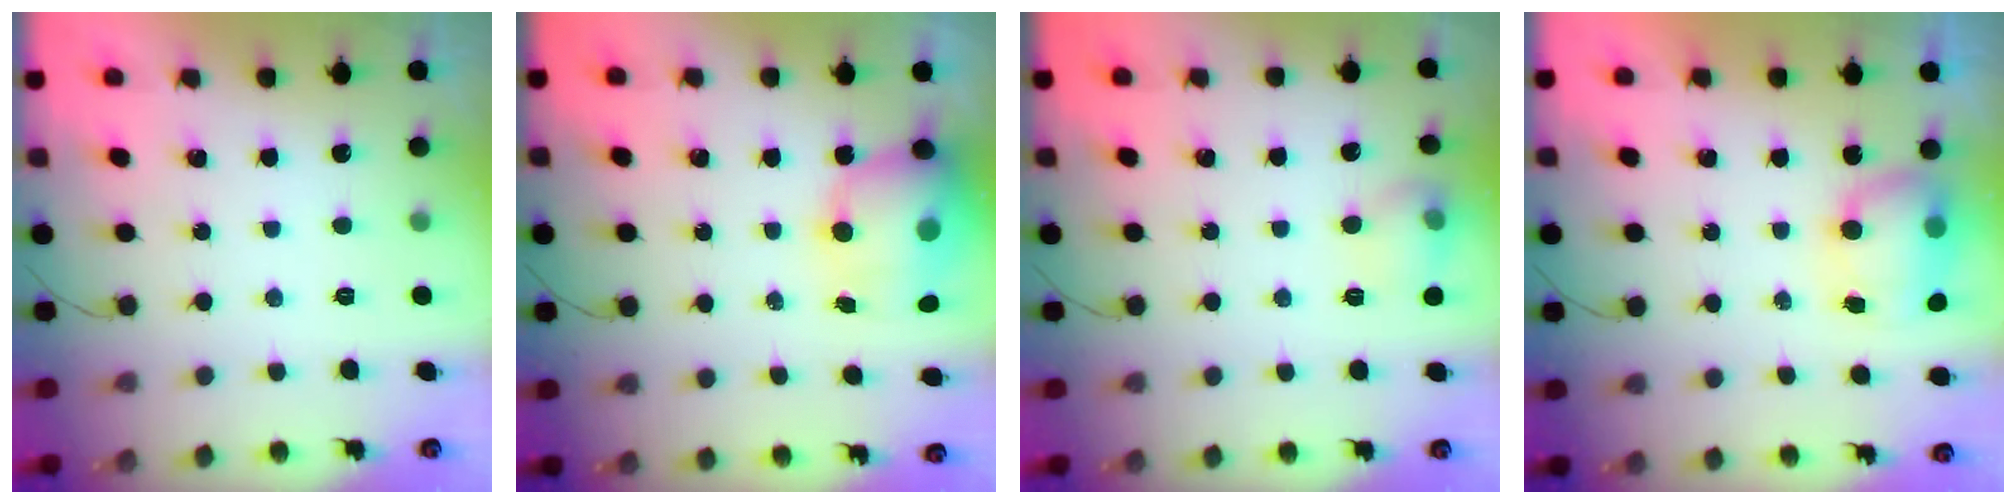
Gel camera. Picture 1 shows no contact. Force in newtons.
{"total": 13.2, "press": 12.8, "slide": 3.3}
{"total": 7.9, "press": 7.8, "slide": 1.0}
{"total": 7.3, "press": 7.2, "slide": 1.7}